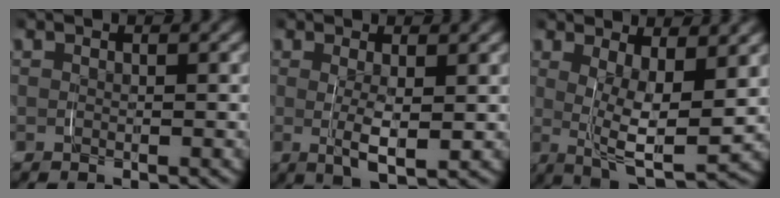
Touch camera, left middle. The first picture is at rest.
{"total": 3.6, "force": [0.1, 1.0, 3.5], "torque": [-0.061, -0.011, 0.006]}
{"total": 7.4, "force": [0.8, 3.1, 6.7], "torque": [-0.111, -0.026, 0.021]}